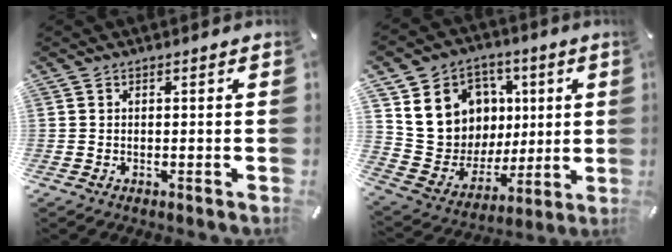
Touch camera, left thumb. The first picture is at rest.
{"total": 15.0, "force": [4.9, 13.7, 4.0], "torque": [-0.063, -0.030, 0.116]}